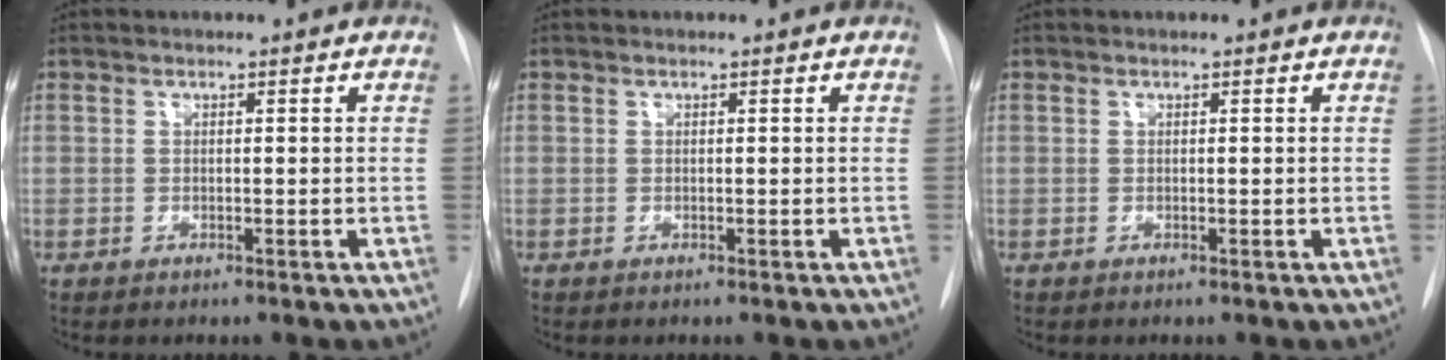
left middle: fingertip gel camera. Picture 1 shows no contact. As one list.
[{"total": 0.0}, {"total": 0.0}]